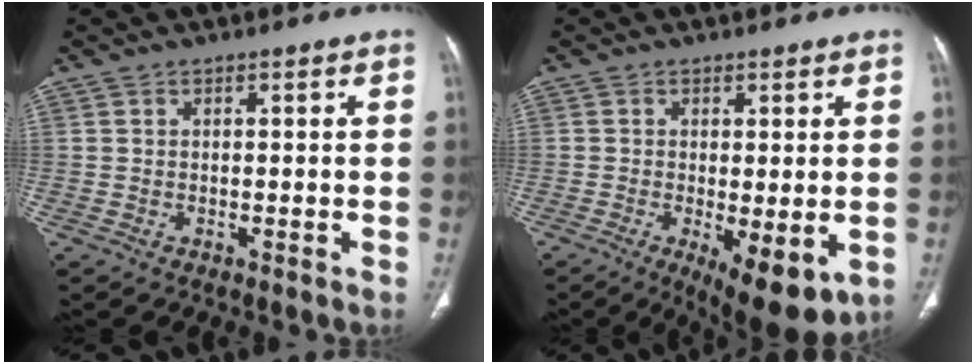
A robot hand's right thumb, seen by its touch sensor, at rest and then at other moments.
{"total": 9.9, "force": [-2.8, 3.5, 8.8], "torque": [-0.127, -0.024, -0.034]}